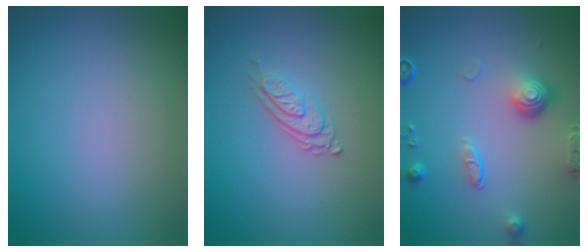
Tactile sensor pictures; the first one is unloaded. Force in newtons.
{"total": 2.8, "press": 2.0, "slide": 2.0}
{"total": 4.6, "press": 3.2, "slide": 3.3}